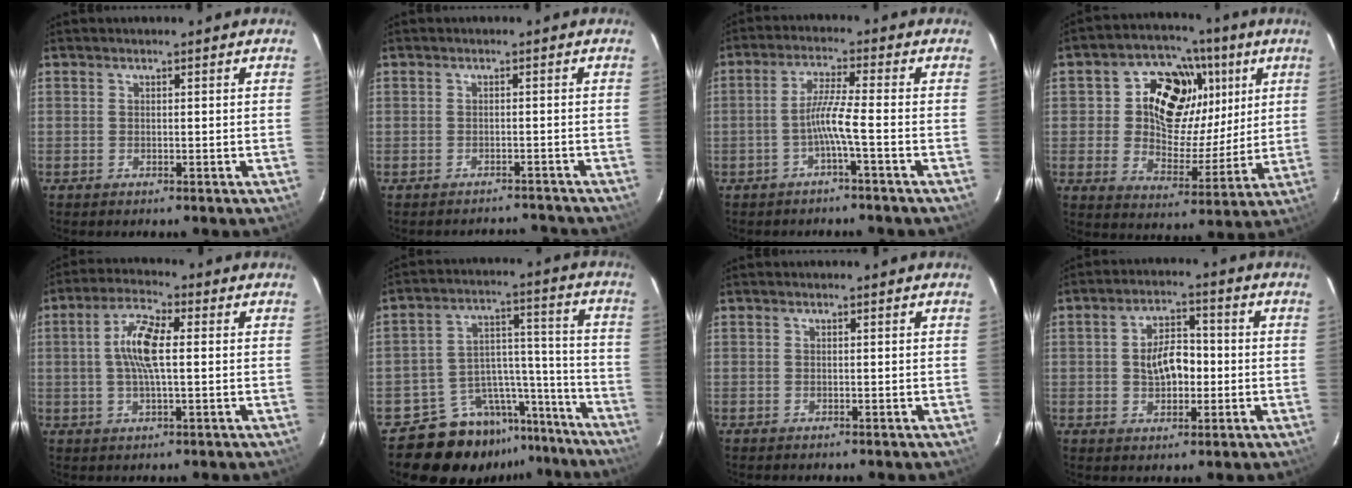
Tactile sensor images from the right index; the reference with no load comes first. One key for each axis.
{"total": 5.2, "fx": -4.6, "fy": 2.2, "fz": 0.5, "tx": -0.004, "ty": 0.023, "tz": -0.059}
{"total": 4.7, "fx": -2.1, "fy": -1.0, "fz": 4.1, "tx": -0.091, "ty": 0.006, "tz": -0.040}
{"total": 16.4, "fx": 5.2, "fy": 12.8, "fz": 8.8, "tx": -0.169, "ty": 0.015, "tz": 0.088}
{"total": 8.0, "fx": 0.6, "fy": 2.3, "fz": 7.6, "tx": -0.150, "ty": 0.012, "tz": 0.009}
{"total": 15.7, "fx": -13.6, "fy": 7.7, "fz": 1.5, "tx": -0.022, "ty": 0.078, "tz": -0.195}
{"total": 0.0}
{"total": 7.2, "fx": -0.5, "fy": 4.4, "fz": 5.7, "tx": -0.103, "ty": 0.019, "tz": -0.002}